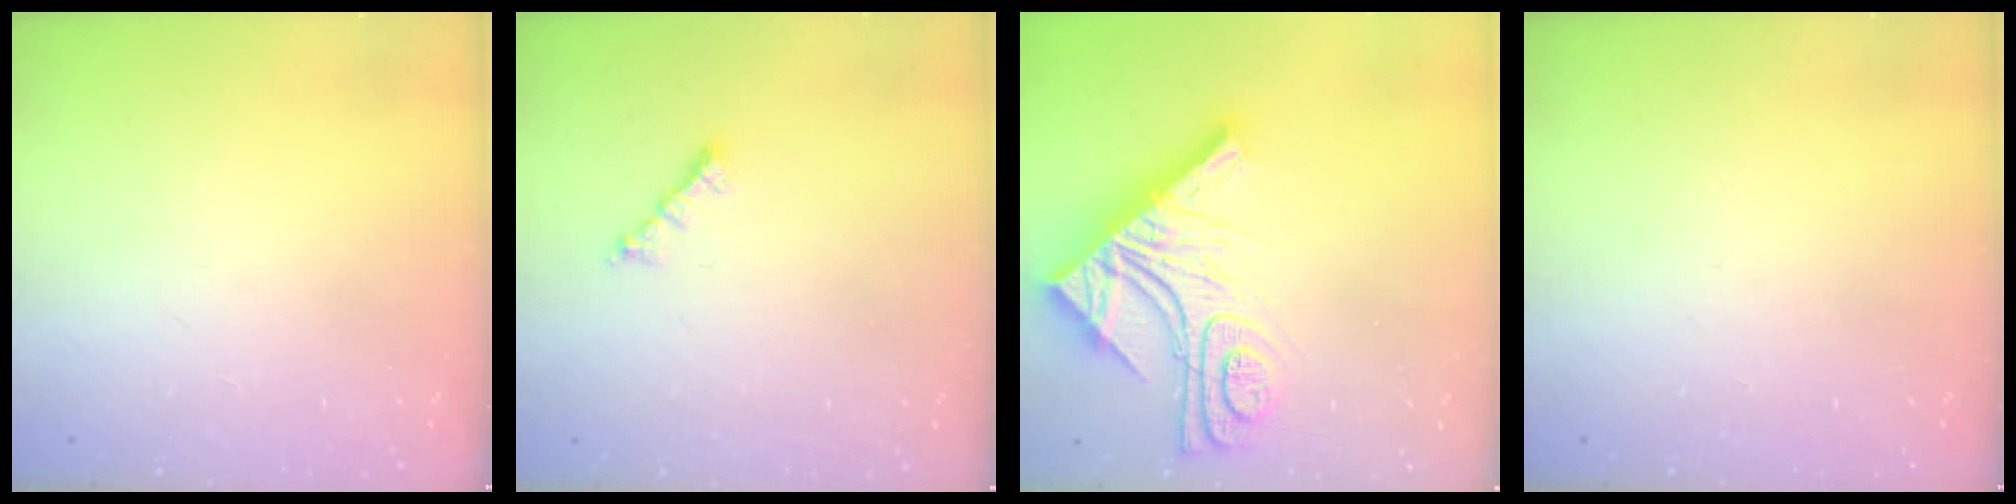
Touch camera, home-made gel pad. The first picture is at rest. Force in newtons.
{"total": 1.8, "press": 1.7, "slide": 0.6}
{"total": 21.2, "press": 21.1, "slide": 1.8}
{"total": 0.0}